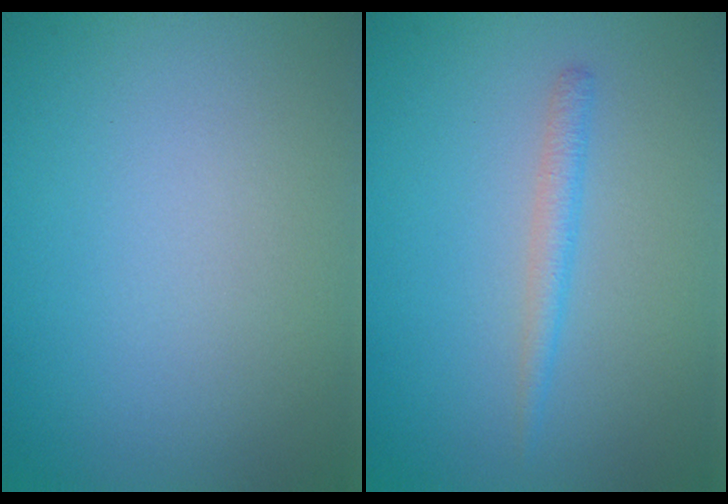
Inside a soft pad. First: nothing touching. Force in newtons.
{"total": 1.5, "press": 1.5, "slide": 0.1}